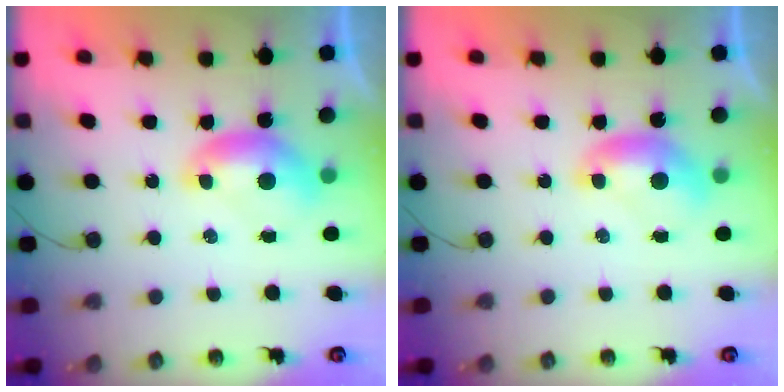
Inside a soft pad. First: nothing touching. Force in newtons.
{"total": 0.0}